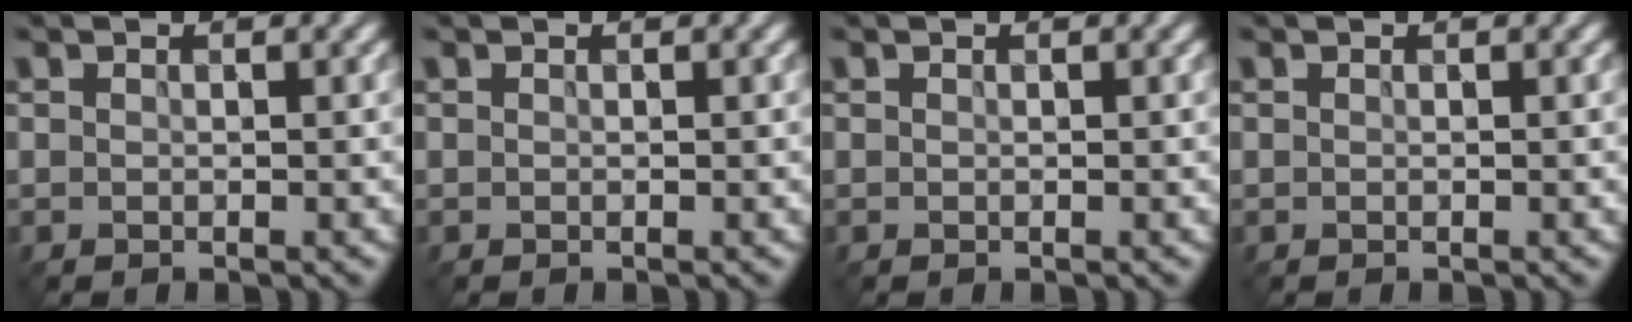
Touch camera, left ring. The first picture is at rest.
{"total": 0.0}
{"total": 0.0}
{"total": 0.0}